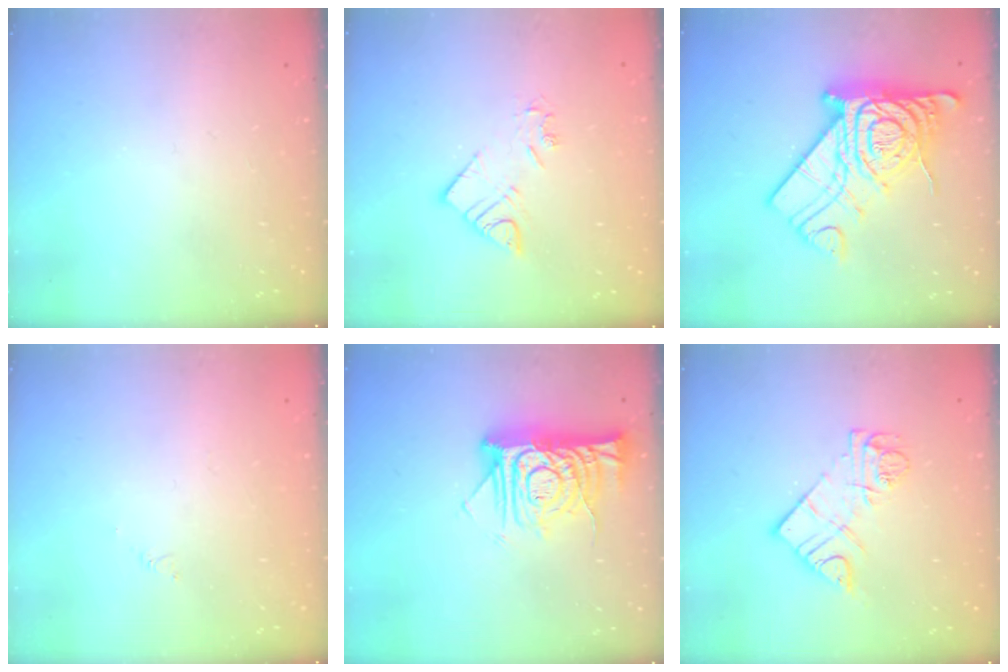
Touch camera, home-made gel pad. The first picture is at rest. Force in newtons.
{"total": 7.5, "press": 7.5, "slide": 0.5}
{"total": 23.2, "press": 23.1, "slide": 2.3}
{"total": 1.6, "press": 1.5, "slide": 0.3}
{"total": 14.6, "press": 14.5, "slide": 1.4}
{"total": 10.6, "press": 10.6, "slide": 1.1}